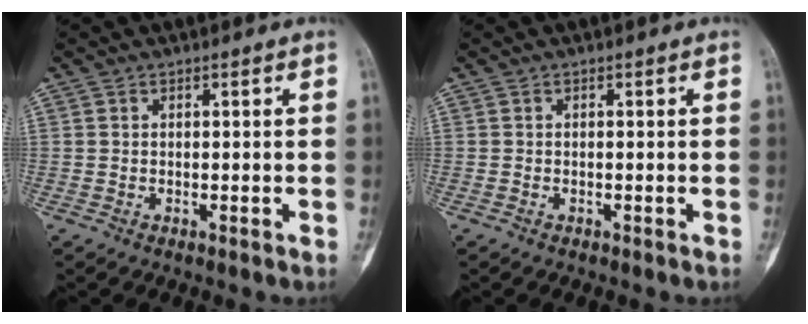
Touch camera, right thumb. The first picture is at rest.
{"total": 0.0}